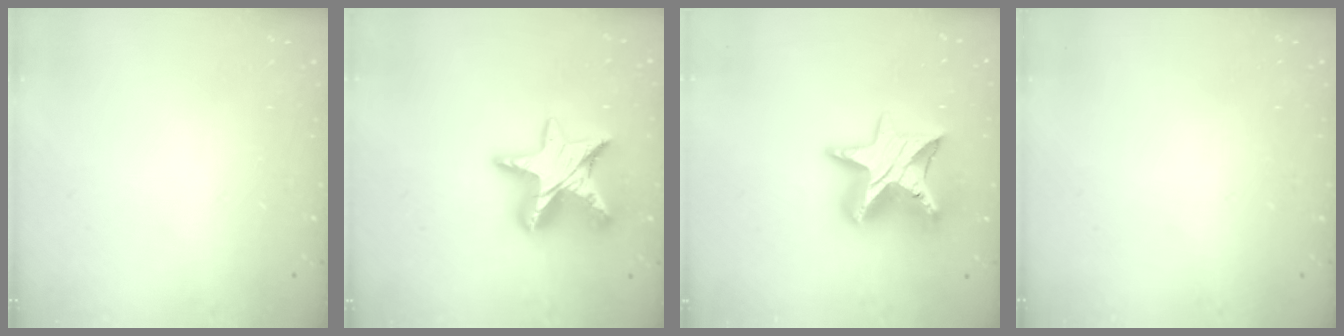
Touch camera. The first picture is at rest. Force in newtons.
{"total": 16.4, "press": 16.3, "slide": 1.3}
{"total": 15.2, "press": 15.1, "slide": 1.1}
{"total": 0.0}